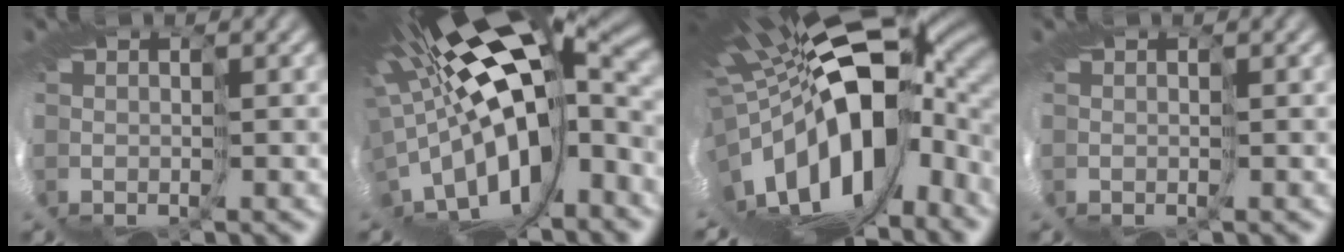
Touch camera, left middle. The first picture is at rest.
{"total": 12.8, "force": [0.2, 4.1, 12.1], "torque": [-0.193, -0.042, 0.014]}
{"total": 13.6, "force": [-1.8, 5.8, 12.2], "torque": [-0.239, -0.037, -0.026]}
{"total": 0.0}